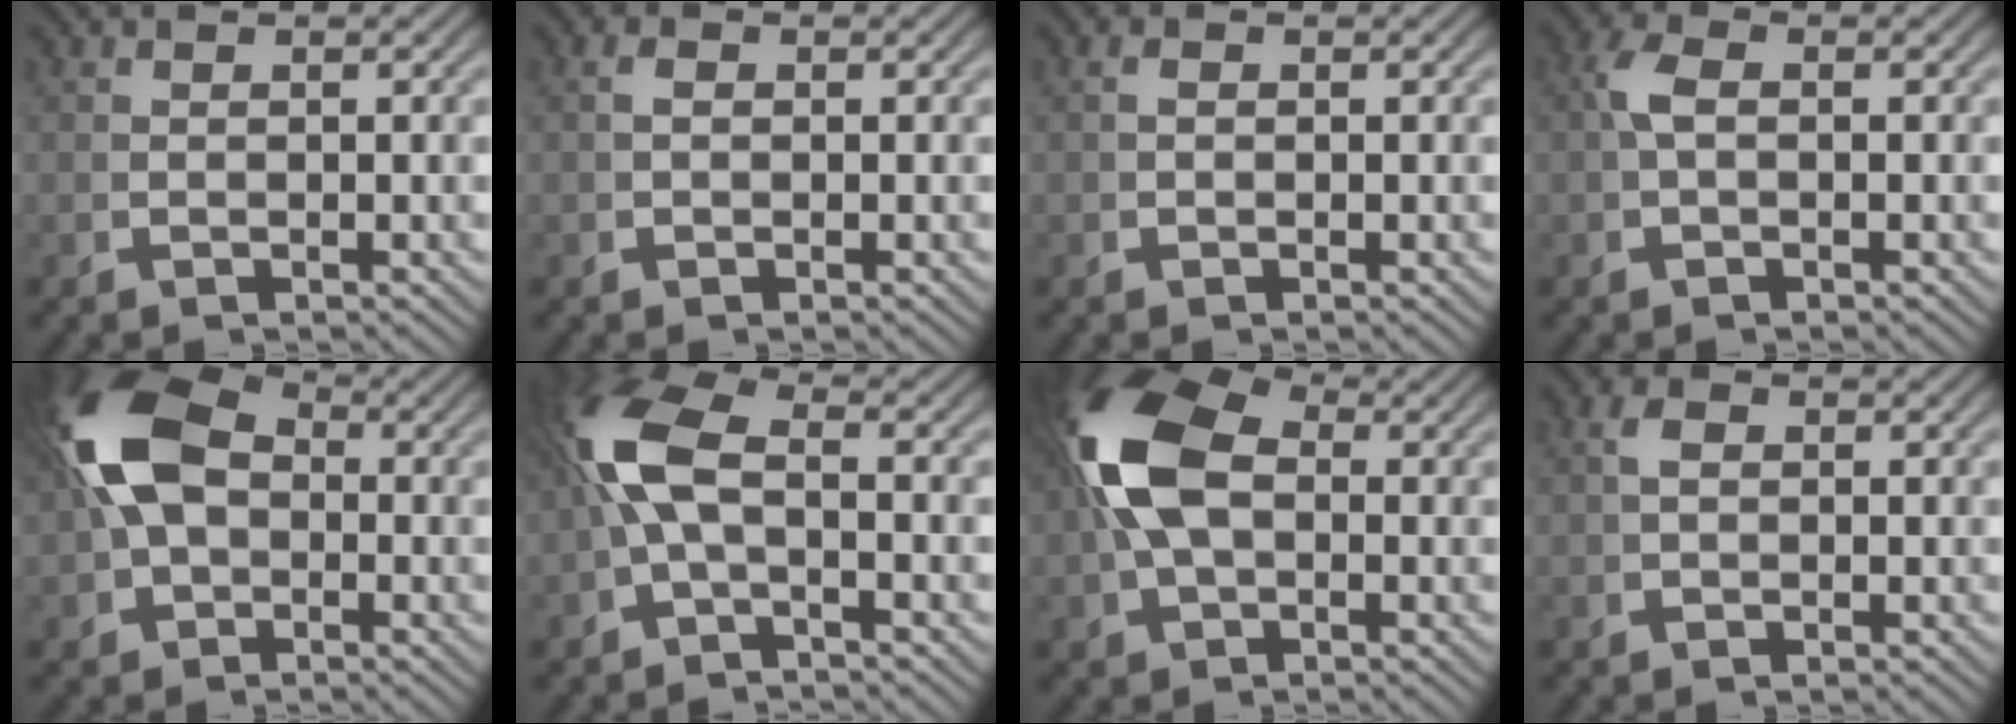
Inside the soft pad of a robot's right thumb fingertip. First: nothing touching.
{"total": 0.6, "force": [0.1, 0.4, 0.4], "torque": [-0.007, -0.003, 0.002]}
{"total": 0.0}
{"total": 1.4, "force": [0.2, 0.5, 1.3], "torque": [-0.036, 0.001, 0.007]}
{"total": 8.3, "force": [0.8, 5.8, 5.8], "torque": [-0.136, -0.001, 0.020]}
{"total": 5.4, "force": [-0.2, 2.8, 4.7], "torque": [-0.107, 0.000, 0.000]}
{"total": 9.1, "force": [1.3, 5.9, 6.8], "torque": [-0.154, 0.009, 0.025]}
{"total": 1.0, "force": [0.4, 0.7, 0.7], "torque": [-0.016, -0.003, 0.009]}